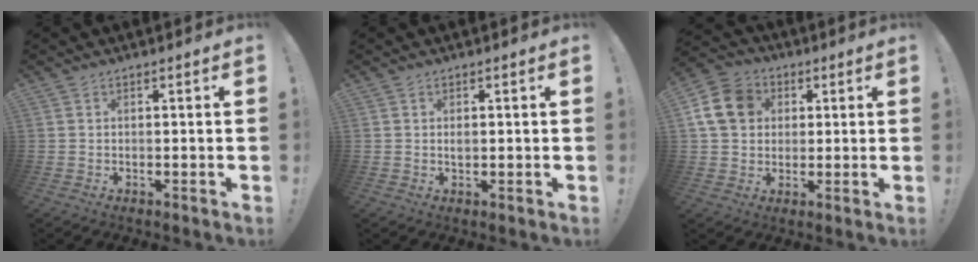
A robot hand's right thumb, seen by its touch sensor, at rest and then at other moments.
{"total": 1.0, "force": [0.0, 0.7, 0.7], "torque": [-0.015, 0.003, 0.000]}
{"total": 13.6, "force": [3.2, 11.4, 6.7], "torque": [-0.104, 0.004, 0.070]}